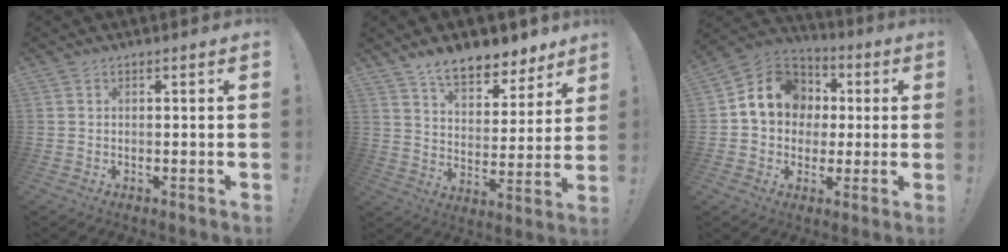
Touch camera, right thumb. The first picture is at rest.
{"total": 11.0, "force": [9.0, 4.7, 4.2], "torque": [-0.066, -0.069, 0.164]}
{"total": 14.2, "force": [2.7, 12.3, 6.6], "torque": [-0.088, 0.005, 0.061]}